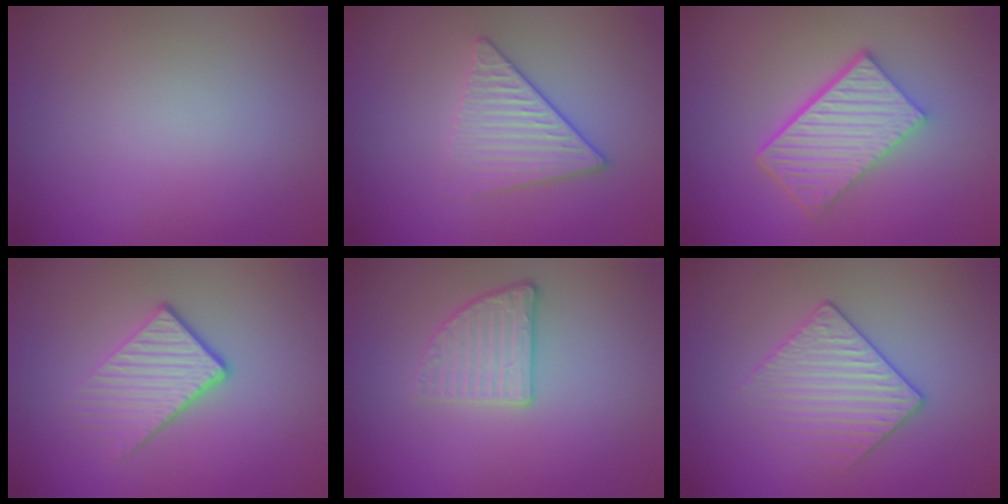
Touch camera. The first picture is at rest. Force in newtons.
{"total": 3.8, "press": 3.0, "slide": 2.4}
{"total": 5.8, "press": 4.3, "slide": 4.0}
{"total": 3.9, "press": 2.8, "slide": 2.8}
{"total": 2.8, "press": 2.3, "slide": 1.6}
{"total": 3.2, "press": 3.0, "slide": 1.0}